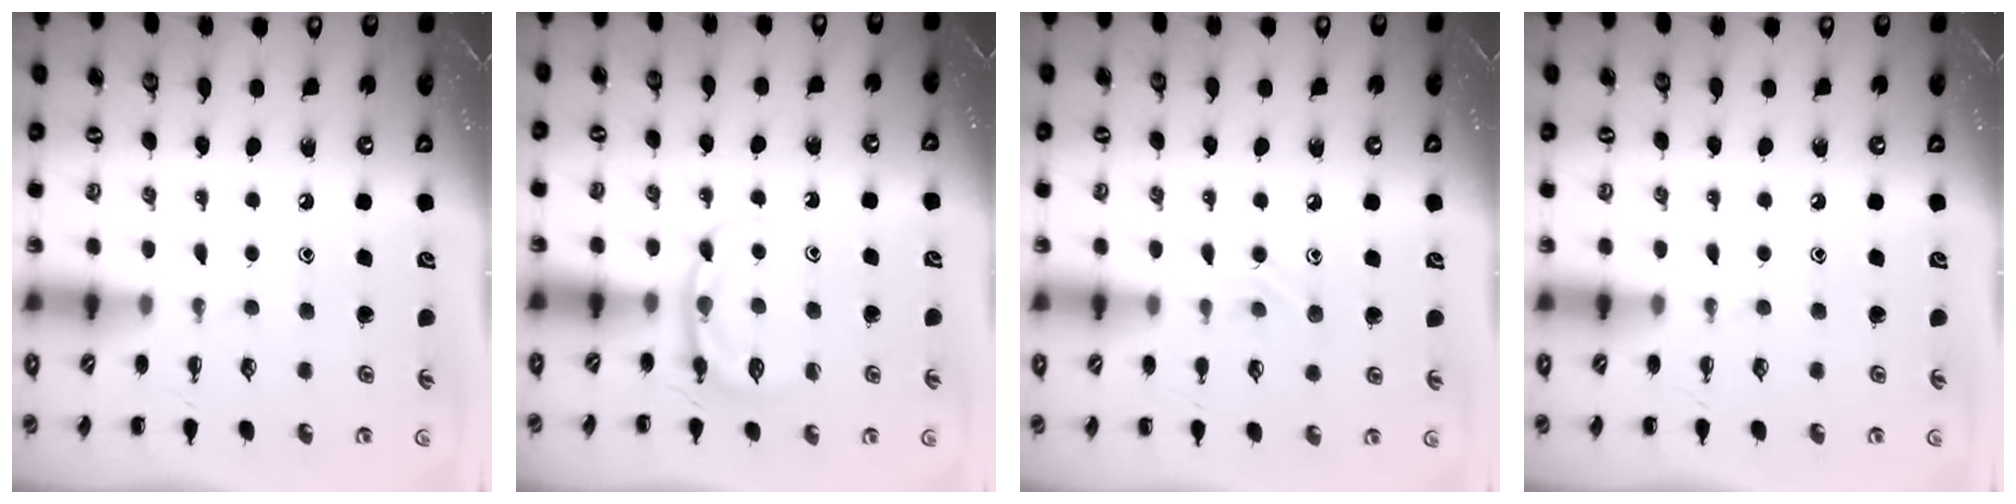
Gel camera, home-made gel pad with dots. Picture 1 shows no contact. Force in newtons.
{"total": 4.7, "press": 4.5, "slide": 1.5}
{"total": 7.5, "press": 7.3, "slide": 1.6}
{"total": 0.0}